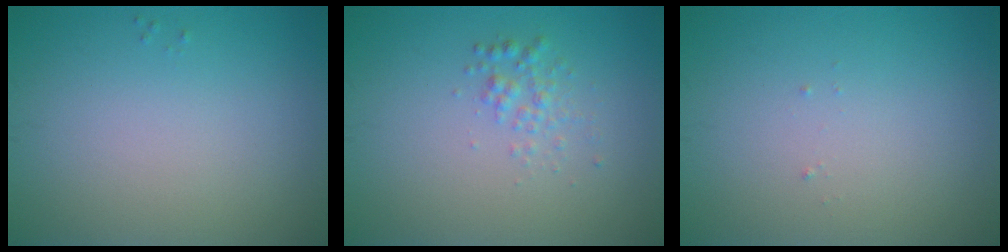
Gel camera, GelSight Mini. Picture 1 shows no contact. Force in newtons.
{"total": 1.5, "press": 1.5, "slide": 0.1}
{"total": 0.0}